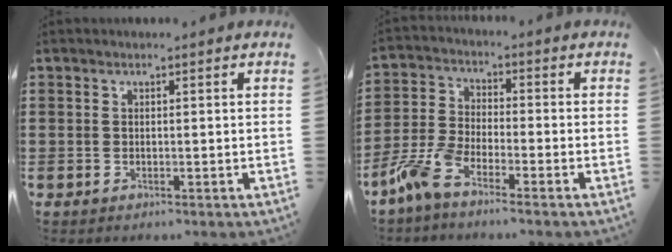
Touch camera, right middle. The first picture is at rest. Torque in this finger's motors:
{"motor_torque": [1.21, -0.93, 0.18, 0.10]}